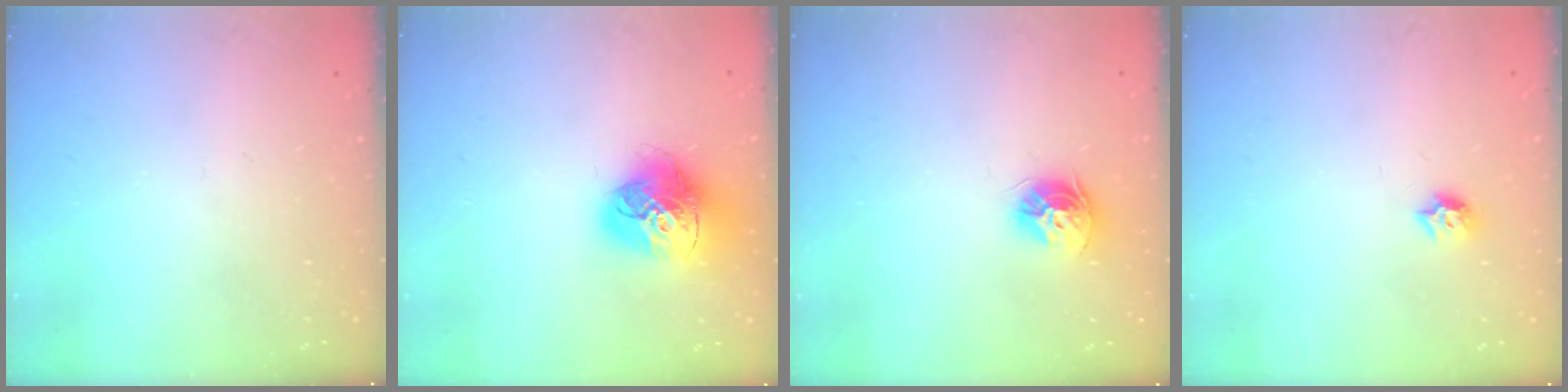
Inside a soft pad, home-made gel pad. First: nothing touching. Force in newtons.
{"total": 18.0, "press": 17.9, "slide": 1.9}
{"total": 9.6, "press": 9.6, "slide": 0.9}
{"total": 6.3, "press": 6.3, "slide": 0.2}